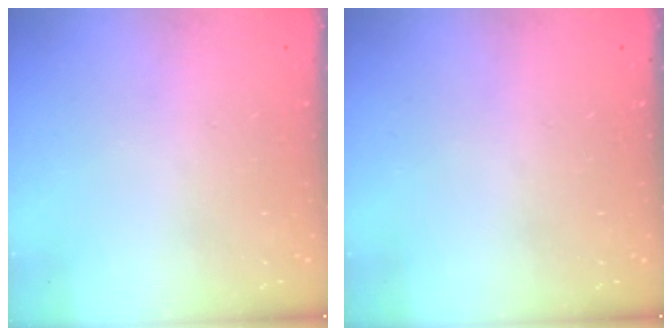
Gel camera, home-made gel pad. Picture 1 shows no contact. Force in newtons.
{"total": 0.0}